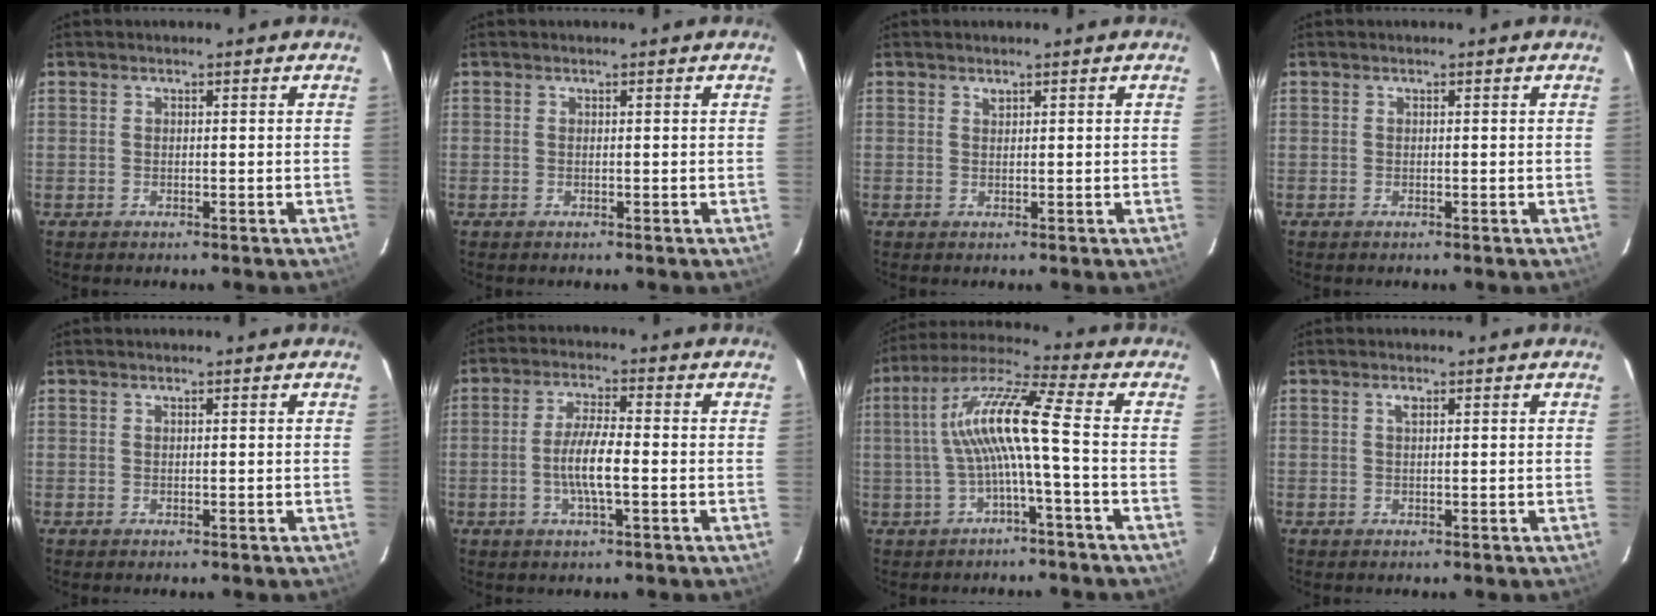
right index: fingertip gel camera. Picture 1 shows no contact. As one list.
[{"total": 0.0}, {"total": 0.6, "force": [0.5, 0.2, 0.1], "torque": [-0.001, 0.000, 0.010]}, {"total": 0.0}, {"total": 0.0}, {"total": 6.6, "force": [-1.5, 1.1, 6.3], "torque": [-0.122, -0.002, -0.029]}, {"total": 11.2, "force": [-1.2, -0.2, 11.1], "torque": [-0.227, 0.018, -0.020]}, {"total": 1.0, "force": [0.5, 0.4, 0.8], "torque": [-0.015, 0.004, 0.008]}]